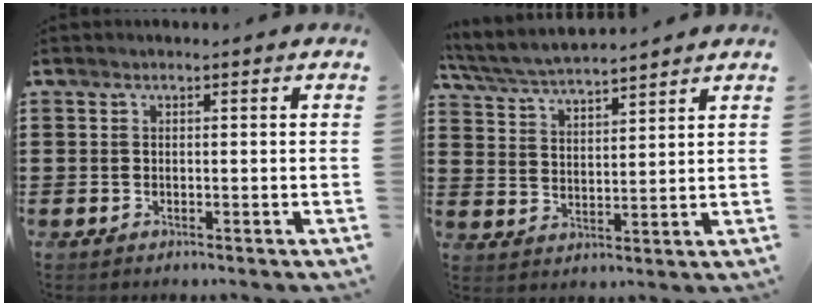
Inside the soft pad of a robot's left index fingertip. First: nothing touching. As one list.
[{"total": 4.9, "force": [4.8, 0.1, 1.2], "torque": [-0.044, -0.024, 0.083]}]